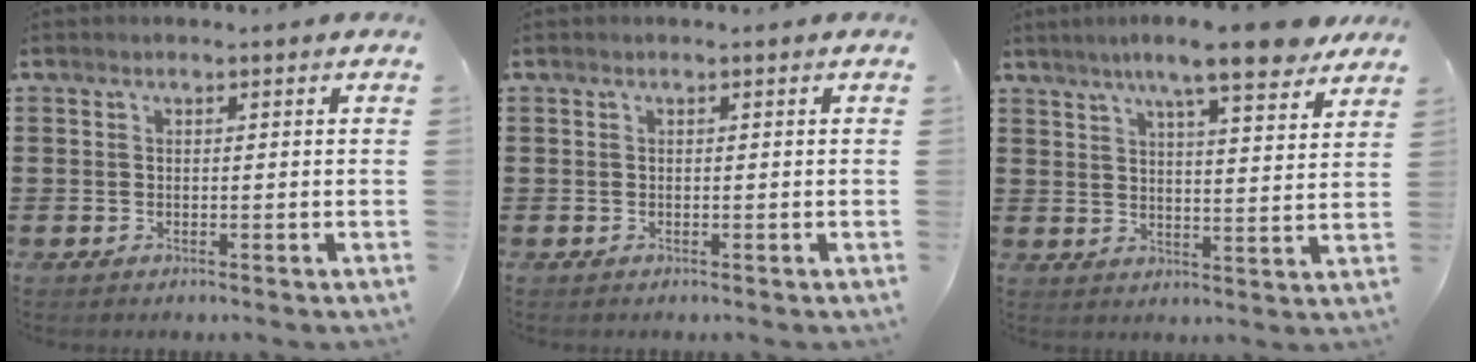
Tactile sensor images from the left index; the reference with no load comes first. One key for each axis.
{"total": 0.0}
{"total": 9.0, "fx": 7.1, "fy": 0.9, "fz": 5.5, "tx": -0.102, "ty": -0.023, "tz": 0.119}